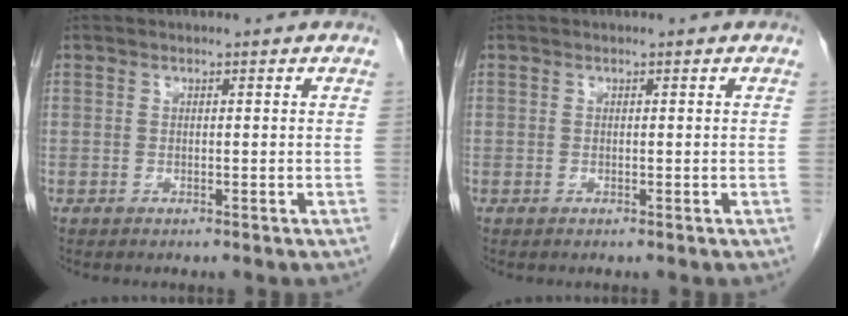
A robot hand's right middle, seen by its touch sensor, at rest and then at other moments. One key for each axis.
{"total": 0.0}